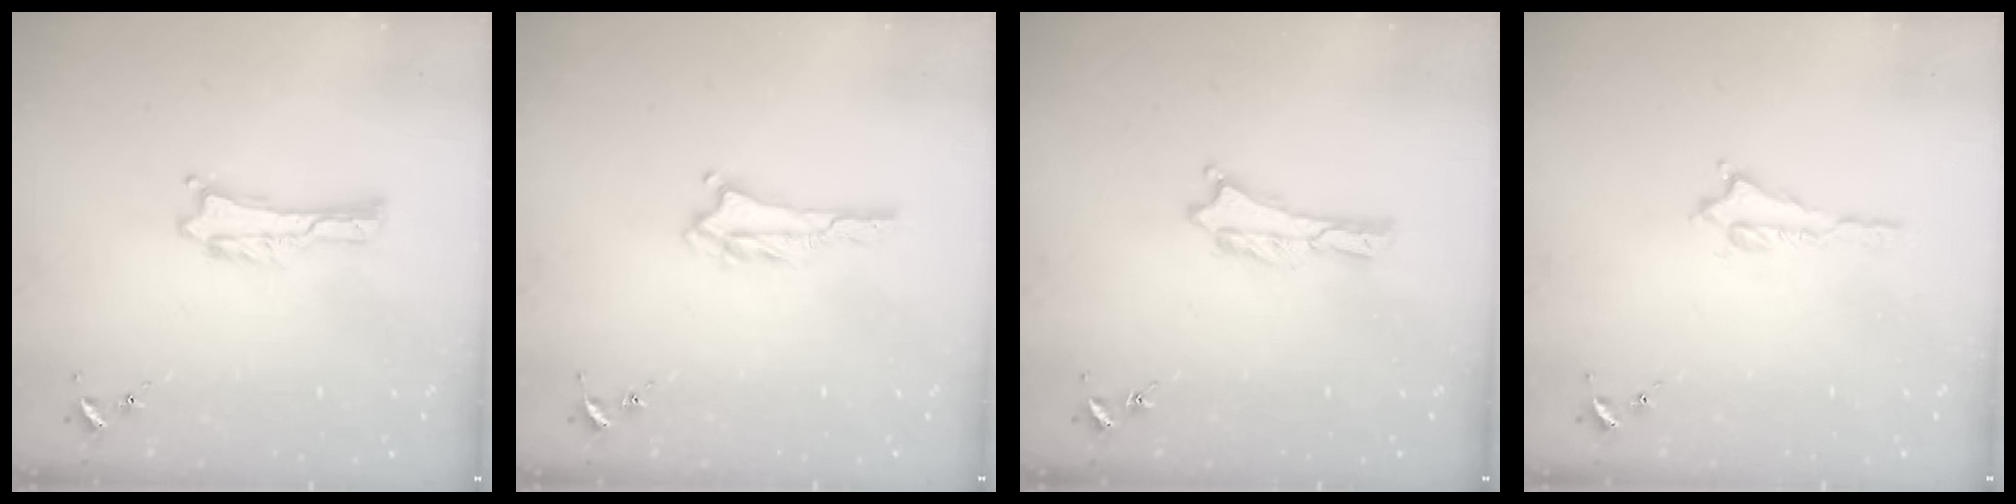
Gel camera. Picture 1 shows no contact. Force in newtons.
{"total": 1.4, "press": 1.4, "slide": 0.2}
{"total": 0.0}
{"total": 0.6, "press": 0.5, "slide": 0.2}